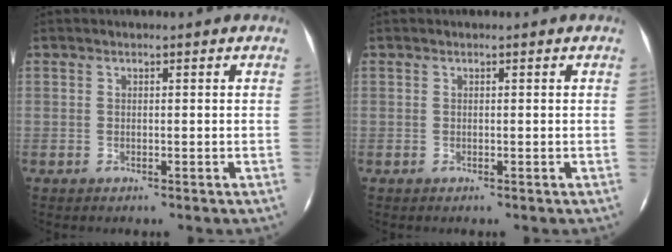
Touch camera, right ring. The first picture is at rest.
{"total": 0.0}